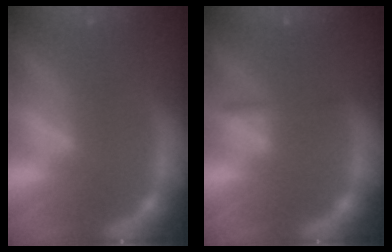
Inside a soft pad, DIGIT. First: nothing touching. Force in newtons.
{"total": 1.4}